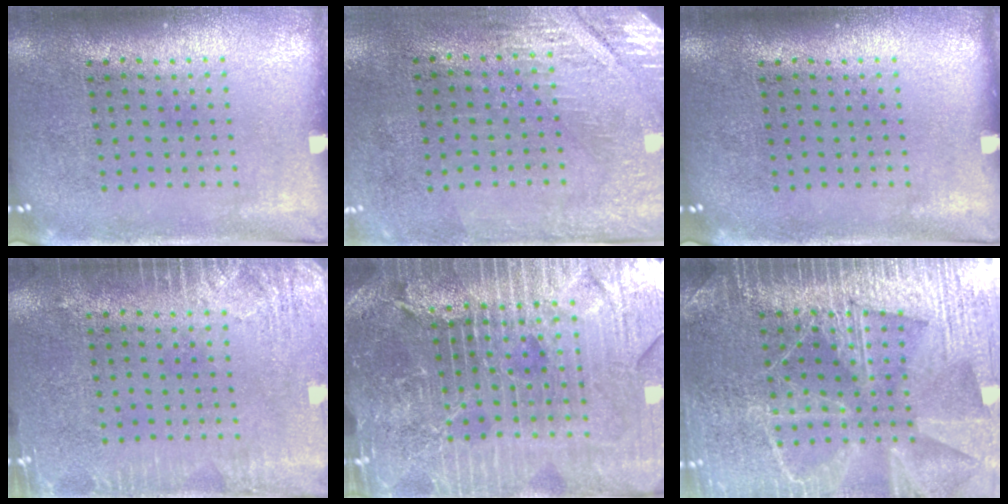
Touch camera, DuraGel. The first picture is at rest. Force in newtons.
{"total": 2.8, "press": 2.4, "slide": 1.4}
{"total": 0.0}
{"total": 2.7, "press": 2.7, "slide": 0.4}
{"total": 5.9, "press": 5.2, "slide": 2.7}
{"total": 6.6, "press": 6.5, "slide": 0.9}